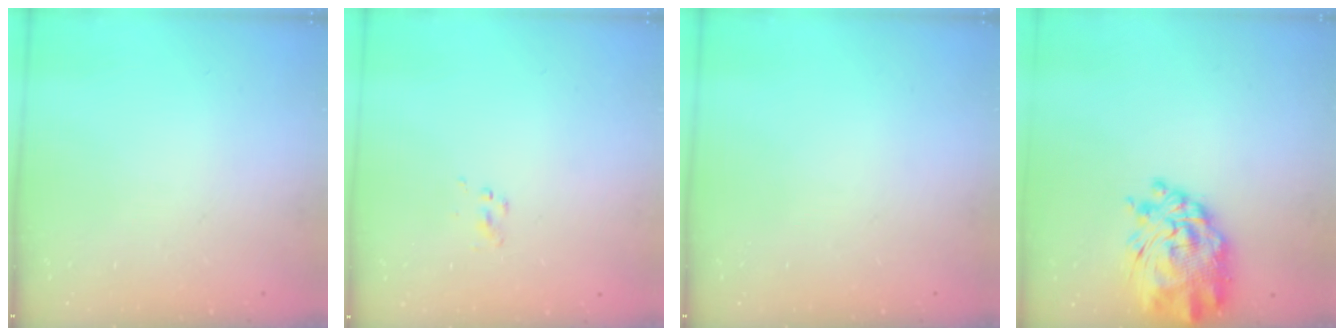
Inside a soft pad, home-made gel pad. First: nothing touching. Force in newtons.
{"total": 1.5, "press": 1.5, "slide": 0.1}
{"total": 0.0}
{"total": 10.6, "press": 9.9, "slide": 3.8}